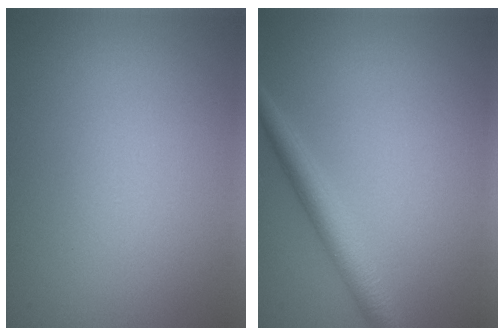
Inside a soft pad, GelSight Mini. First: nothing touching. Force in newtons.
{"total": 3.1, "press": 3.1, "slide": 0.0}